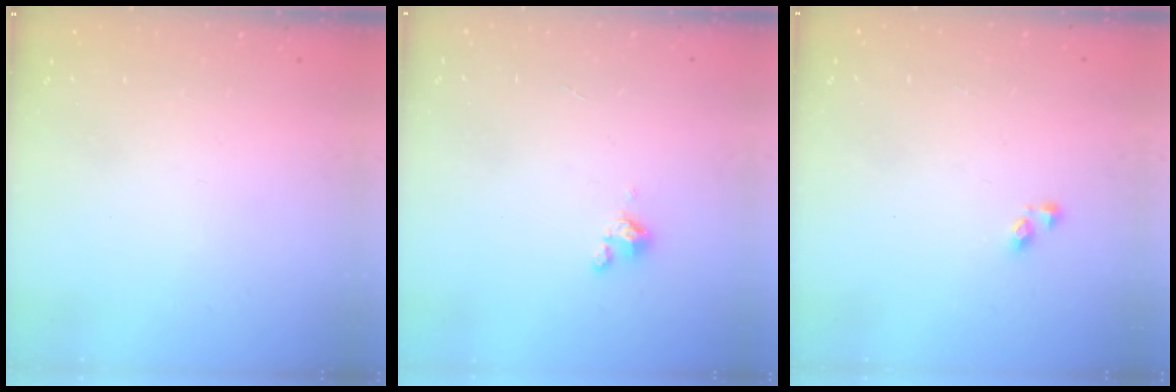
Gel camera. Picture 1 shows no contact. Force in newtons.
{"total": 1.8, "press": 1.7, "slide": 0.4}
{"total": 3.7, "press": 3.7, "slide": 0.5}